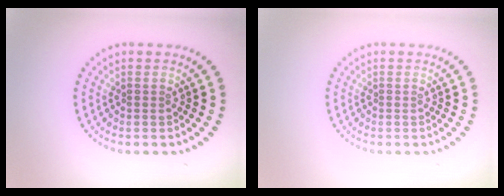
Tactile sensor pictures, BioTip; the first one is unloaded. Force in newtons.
{"total": 0.0}